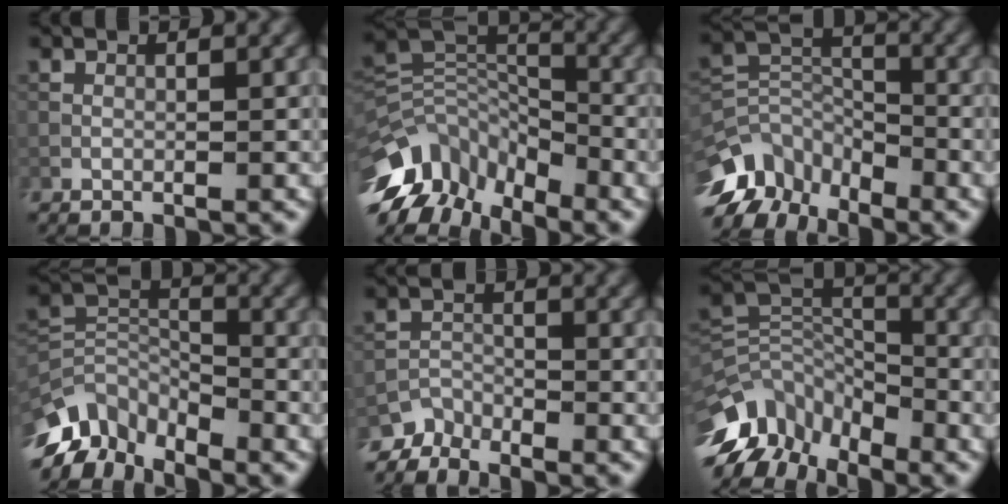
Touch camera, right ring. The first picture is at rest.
{"total": 10.7, "force": [-7.1, 5.8, 5.5], "torque": [-0.114, 0.011, -0.142]}
{"total": 9.4, "force": [-7.0, 5.3, 3.2], "torque": [-0.056, 0.004, -0.130]}
{"total": 7.8, "force": [-6.0, 3.8, 3.1], "torque": [-0.057, -0.006, -0.124]}
{"total": 2.8, "force": [-2.7, 0.7, -0.3], "torque": [0.015, -0.001, -0.058]}
{"total": 9.9, "force": [-6.9, 5.4, 4.5], "torque": [-0.092, 0.012, -0.135]}